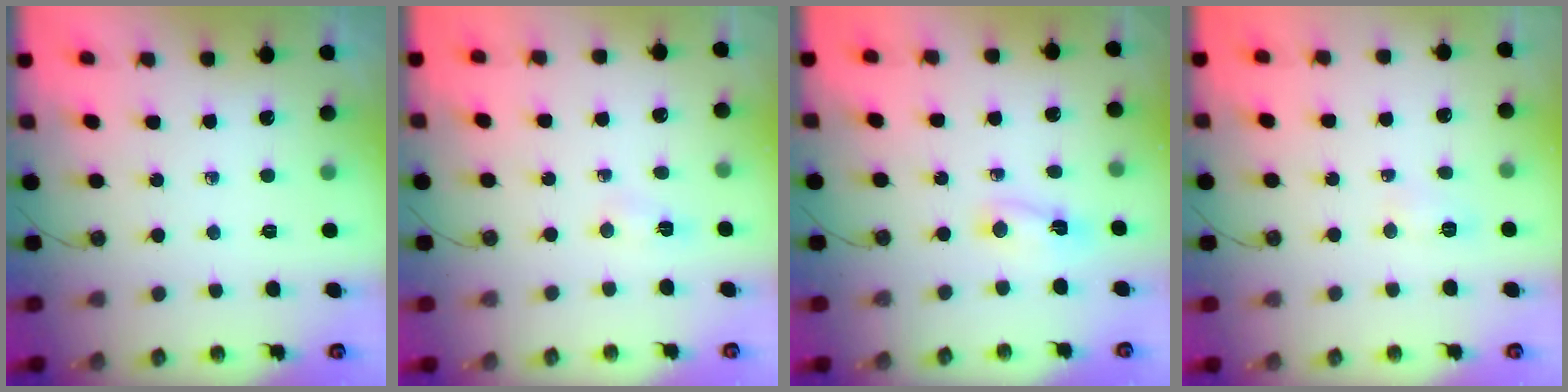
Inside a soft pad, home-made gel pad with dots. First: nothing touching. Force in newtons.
{"total": 2.5, "press": 2.5, "slide": 0.3}
{"total": 2.3, "press": 2.3, "slide": 0.4}
{"total": 4.0, "press": 4.0, "slide": 0.4}